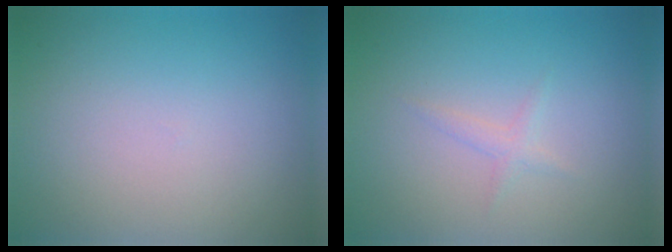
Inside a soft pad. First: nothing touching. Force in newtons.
{"total": 0.5, "press": 0.5, "slide": 0.0}